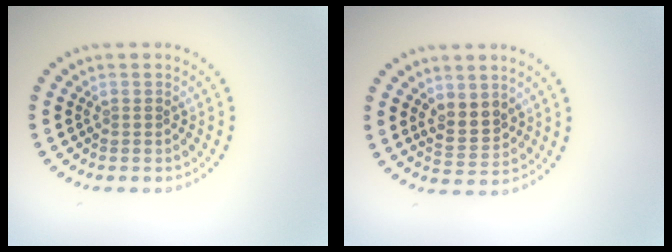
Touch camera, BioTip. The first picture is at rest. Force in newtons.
{"total": 2.5, "press": 2.3, "slide": 0.9}